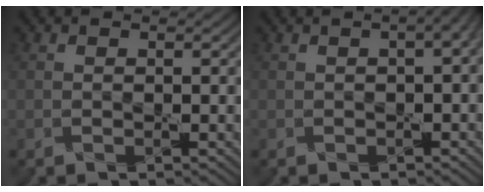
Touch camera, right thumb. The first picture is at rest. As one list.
[{"total": 4.6, "force": [0.5, 2.0, 4.1], "torque": [-0.041, 0.007, 0.005]}]